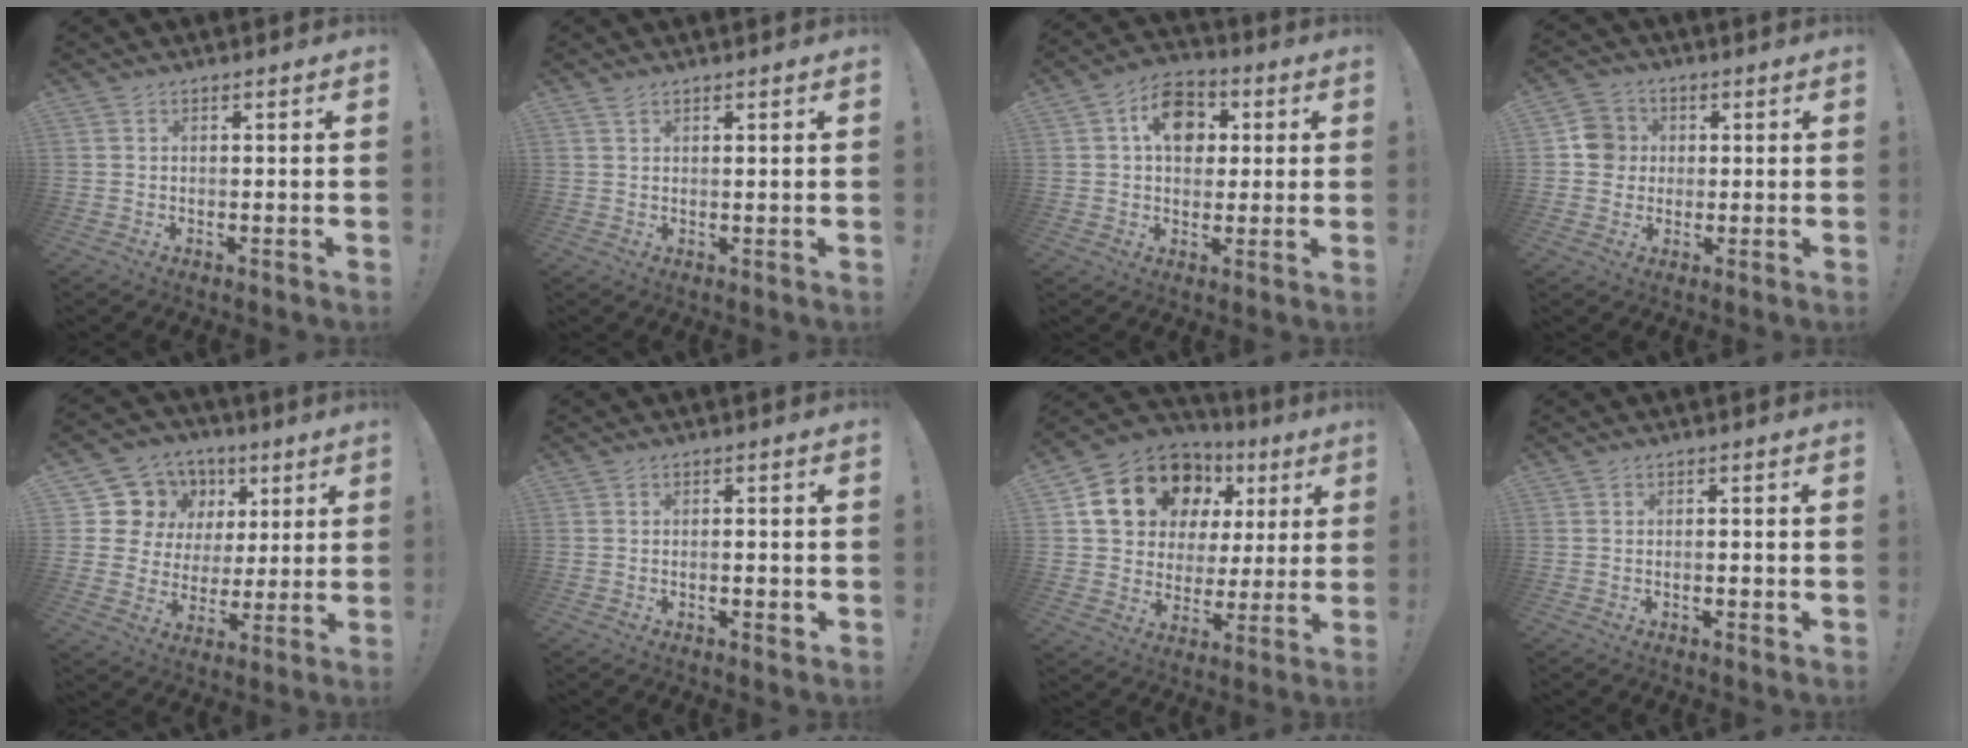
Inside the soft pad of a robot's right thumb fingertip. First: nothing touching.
{"total": 1.2, "force": [0.9, 0.0, 0.7], "torque": [-0.013, -0.001, 0.016]}
{"total": 11.8, "force": [2.9, 9.0, 7.1], "torque": [-0.098, 0.004, 0.054]}
{"total": 8.1, "force": [1.0, 7.7, 2.4], "torque": [-0.030, 0.006, 0.022]}
{"total": 12.4, "force": [4.9, 10.9, 3.3], "torque": [-0.055, -0.026, 0.112]}
{"total": 2.4, "force": [-1.2, 0.7, 1.9], "torque": [-0.027, 0.005, -0.020]}
{"total": 18.1, "force": [9.3, 12.8, 8.8], "torque": [-0.146, -0.044, 0.193]}
{"total": 1.7, "force": [-0.9, 0.3, 1.4], "torque": [-0.021, 0.002, -0.016]}